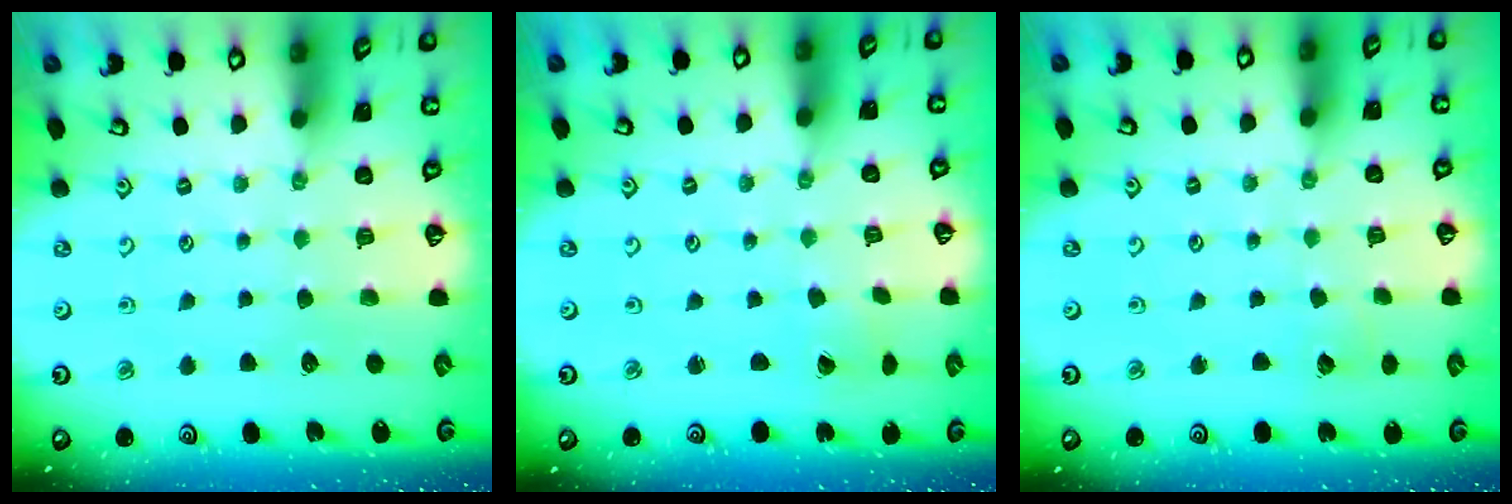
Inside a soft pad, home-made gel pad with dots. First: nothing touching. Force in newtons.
{"total": 0.0}
{"total": 4.0, "press": 4.0, "slide": 0.3}